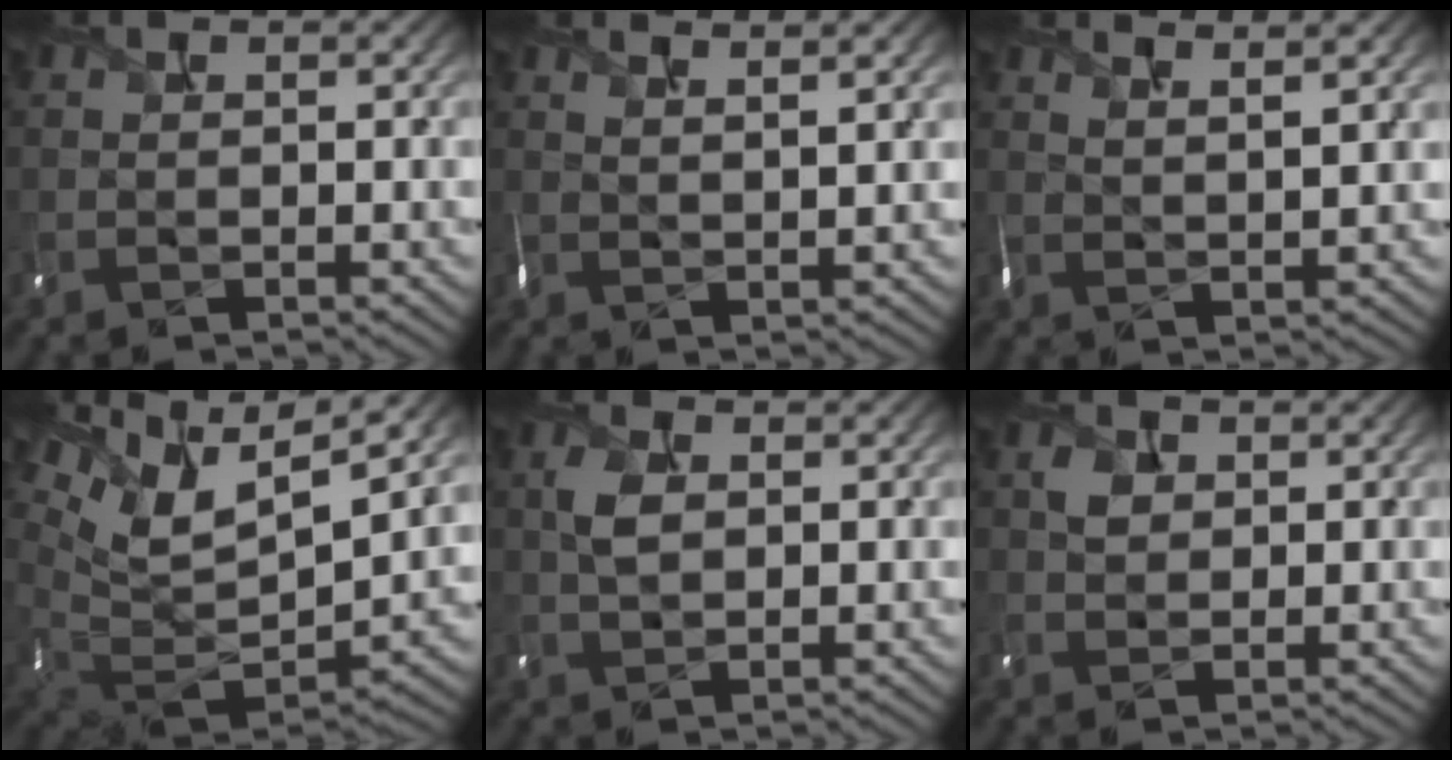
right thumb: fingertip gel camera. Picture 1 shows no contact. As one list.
[{"total": 3.1, "force": [2.2, 0.5, 2.1], "torque": [-0.030, 0.008, 0.033]}, {"total": 3.7, "force": [2.7, 0.6, 2.5], "torque": [-0.035, 0.007, 0.041]}, {"total": 15.1, "force": [9.4, 5.9, 10.2], "torque": [-0.243, 0.020, 0.163]}, {"total": 2.2, "force": [0.7, 1.3, 1.6], "torque": [-0.044, 0.001, 0.014]}, {"total": 1.6, "force": [0.7, 1.4, 0.6], "torque": [-0.018, 0.002, 0.012]}]